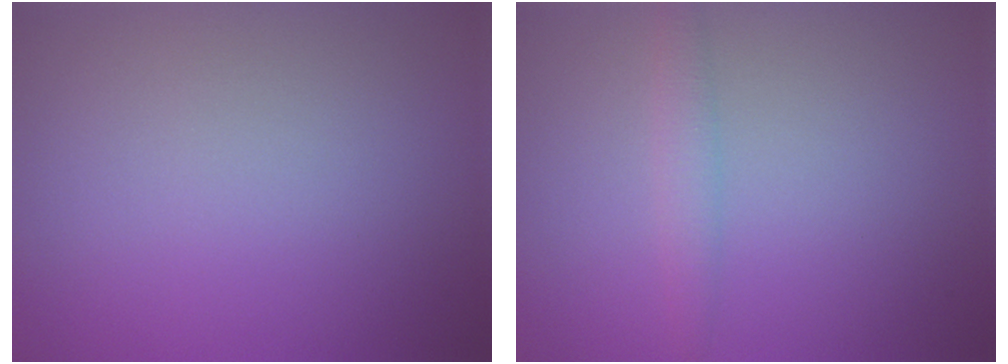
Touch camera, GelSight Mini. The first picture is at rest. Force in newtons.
{"total": 1.5, "press": 1.5, "slide": 0.0}